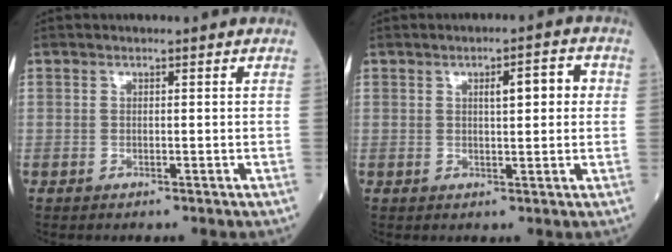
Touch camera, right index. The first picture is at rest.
{"total": 4.7, "force": [1.0, 1.1, 4.4], "torque": [-0.068, 0.014, 0.015]}